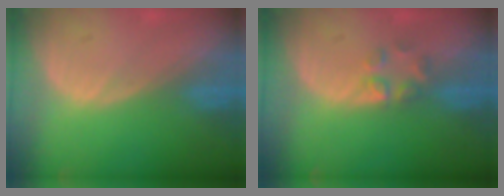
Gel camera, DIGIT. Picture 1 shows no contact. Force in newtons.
{"total": 2.6, "press": 2.6, "slide": 0.2}